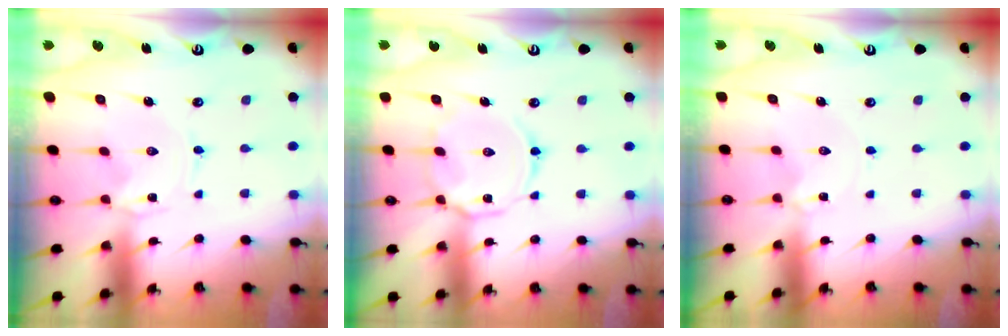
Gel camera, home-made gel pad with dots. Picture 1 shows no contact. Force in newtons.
{"total": 9.3, "press": 9.3, "slide": 0.6}
{"total": 0.6, "press": 0.5, "slide": 0.2}